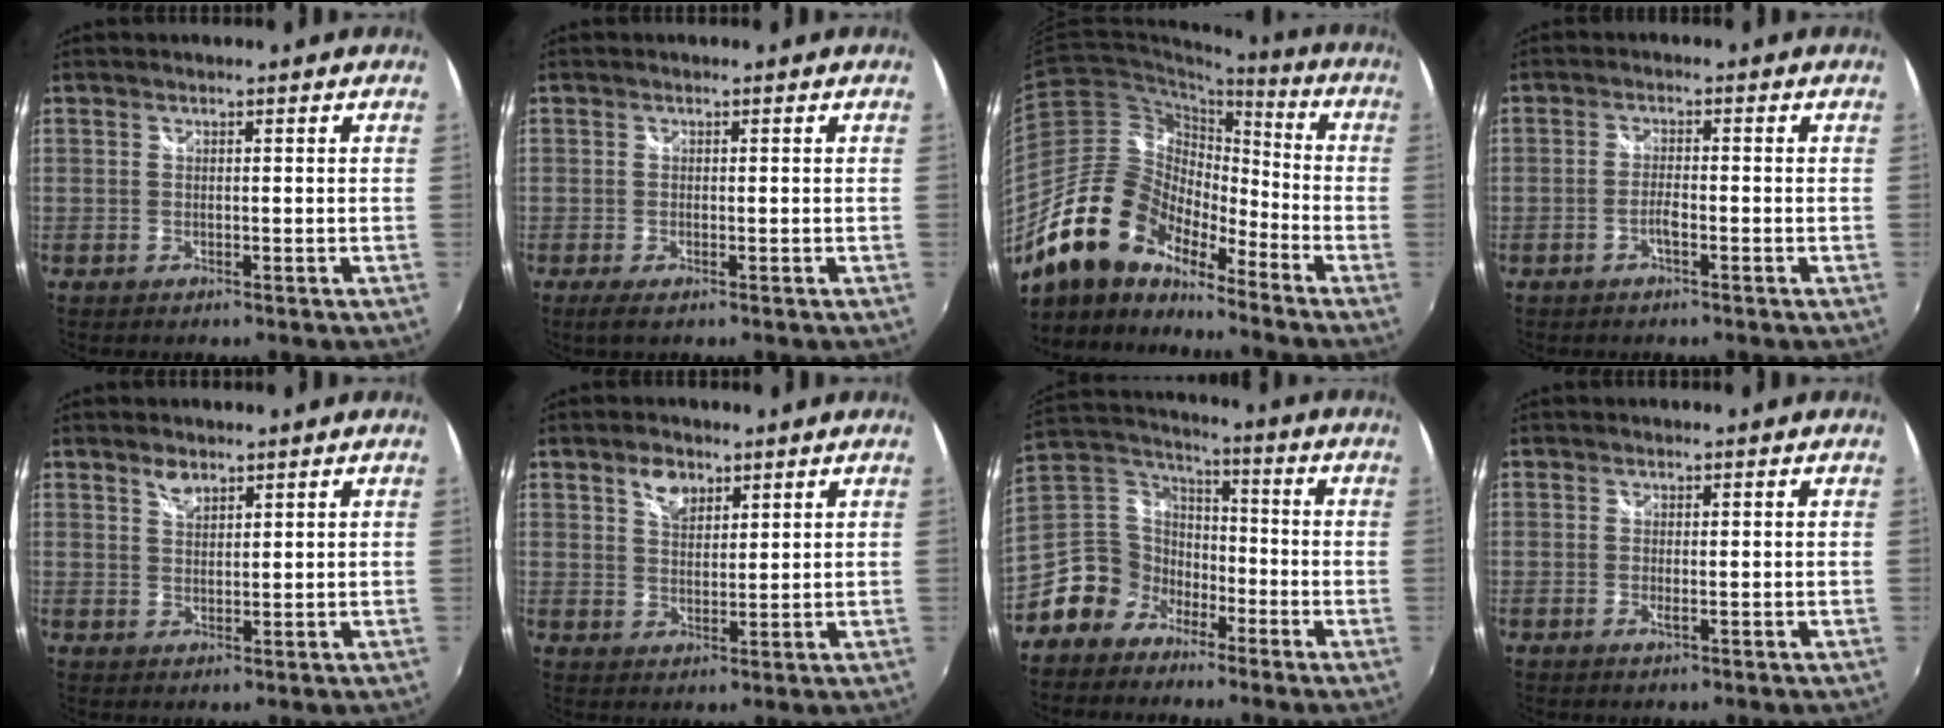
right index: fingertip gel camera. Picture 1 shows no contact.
{"total": 2.2, "force": [-0.9, 0.2, 2.0], "torque": [-0.038, -0.006, -0.013]}
{"total": 16.3, "force": [-13.1, 7.1, 6.6], "torque": [-0.127, 0.020, -0.251]}
{"total": 2.4, "force": [-1.2, 0.3, 2.0], "torque": [-0.045, 0.004, -0.026]}
{"total": 2.7, "force": [2.0, 1.3, 1.2], "torque": [-0.018, 0.002, 0.035]}
{"total": 4.6, "force": [2.8, 2.8, 2.4], "torque": [-0.033, 0.009, 0.051]}
{"total": 11.2, "force": [-6.8, 8.5, 2.6], "torque": [-0.085, 0.037, -0.136]}
{"total": 1.2, "force": [-0.3, 0.0, 1.1], "torque": [-0.020, -0.001, -0.005]}